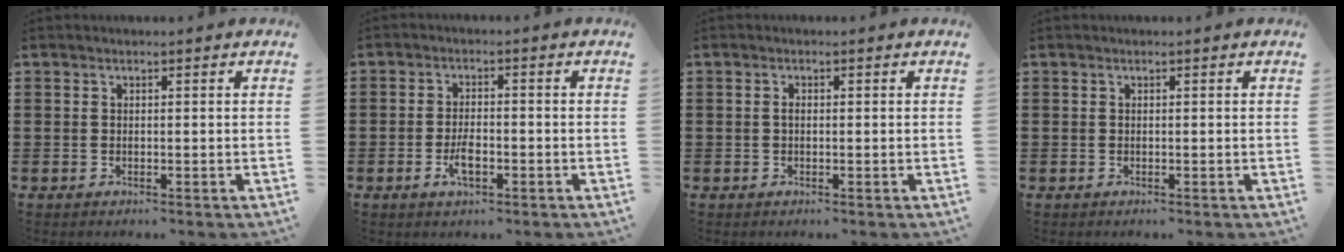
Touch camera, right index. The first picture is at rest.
{"total": 3.7, "force": [-1.4, 1.4, 3.1], "torque": [-0.060, 0.002, -0.026]}
{"total": 0.8, "force": [-0.1, 0.4, 0.7], "torque": [-0.016, 0.000, -0.001]}
{"total": 0.0}